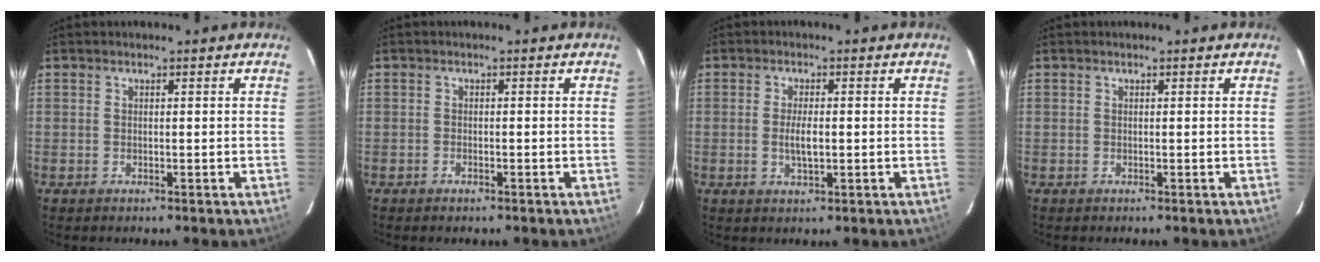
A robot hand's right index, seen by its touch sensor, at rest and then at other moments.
{"total": 1.1, "force": [-0.8, 0.6, 0.6], "torque": [-0.010, -0.001, -0.015]}
{"total": 3.7, "force": [-0.4, 1.3, 3.4], "torque": [-0.064, -0.003, -0.007]}
{"total": 0.0}